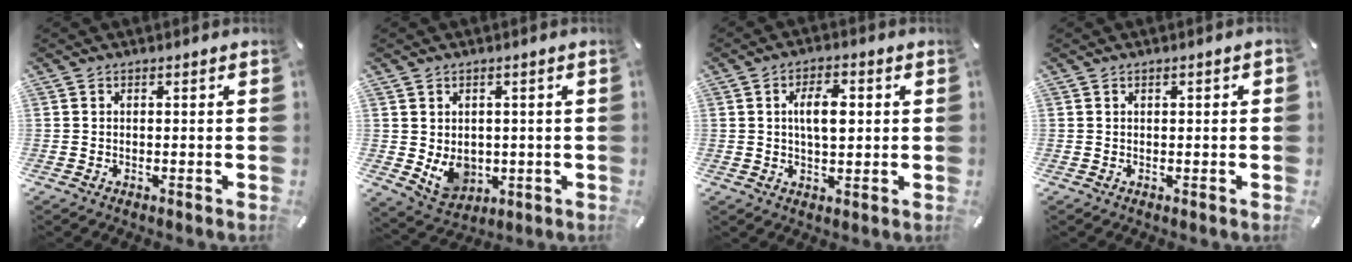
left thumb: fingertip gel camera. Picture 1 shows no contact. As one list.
[{"total": 6.9, "force": [0.5, 6.2, 3.1], "torque": [-0.049, -0.012, 0.012]}, {"total": 6.8, "force": [1.2, 3.5, 5.8], "torque": [-0.101, -0.001, 0.012]}, {"total": 0.7, "force": [0.1, 0.4, 0.5], "torque": [-0.009, 0.005, 0.001]}]